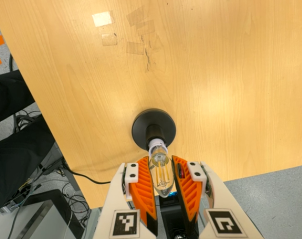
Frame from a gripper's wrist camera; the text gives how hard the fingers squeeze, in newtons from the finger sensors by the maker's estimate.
{"total": 12.3, "left": 12.5, "right": 12.2}